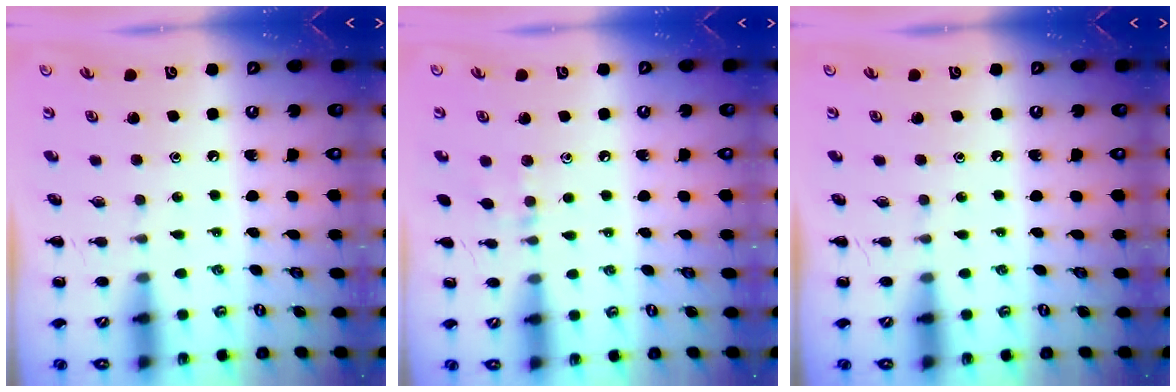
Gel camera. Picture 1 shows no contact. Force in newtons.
{"total": 5.4, "press": 5.1, "slide": 1.9}
{"total": 0.0}